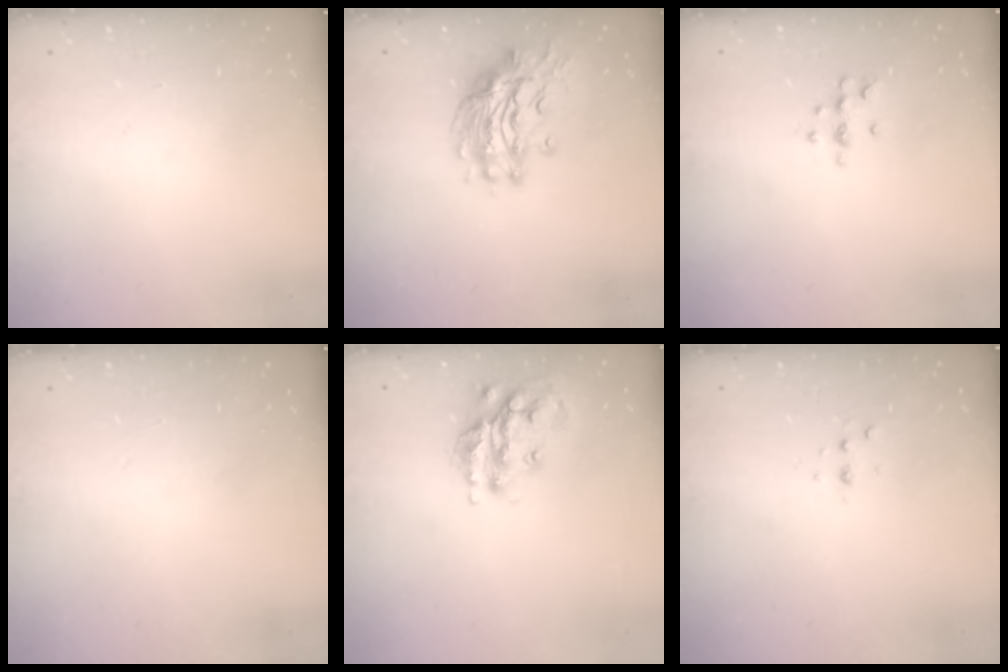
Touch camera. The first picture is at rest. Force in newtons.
{"total": 12.3, "press": 12.2, "slide": 1.6}
{"total": 6.5, "press": 6.4, "slide": 1.2}
{"total": 0.0}
{"total": 16.1, "press": 16.0, "slide": 1.3}
{"total": 2.8, "press": 2.8, "slide": 0.7}